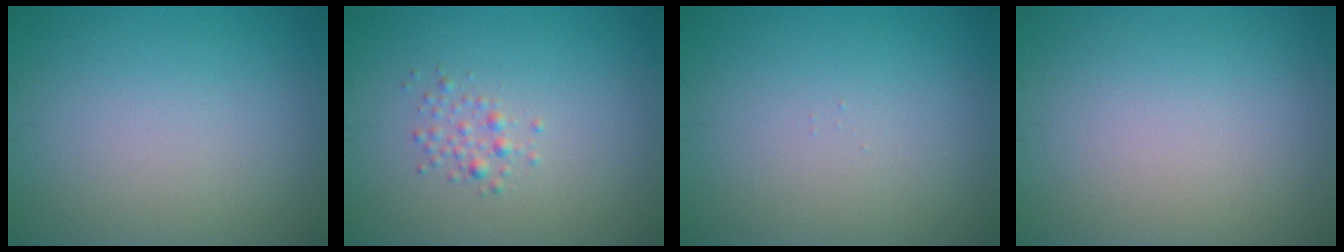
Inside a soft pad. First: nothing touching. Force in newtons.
{"total": 1.3, "press": 1.3, "slide": 0.1}
{"total": 0.0}
{"total": 0.0}